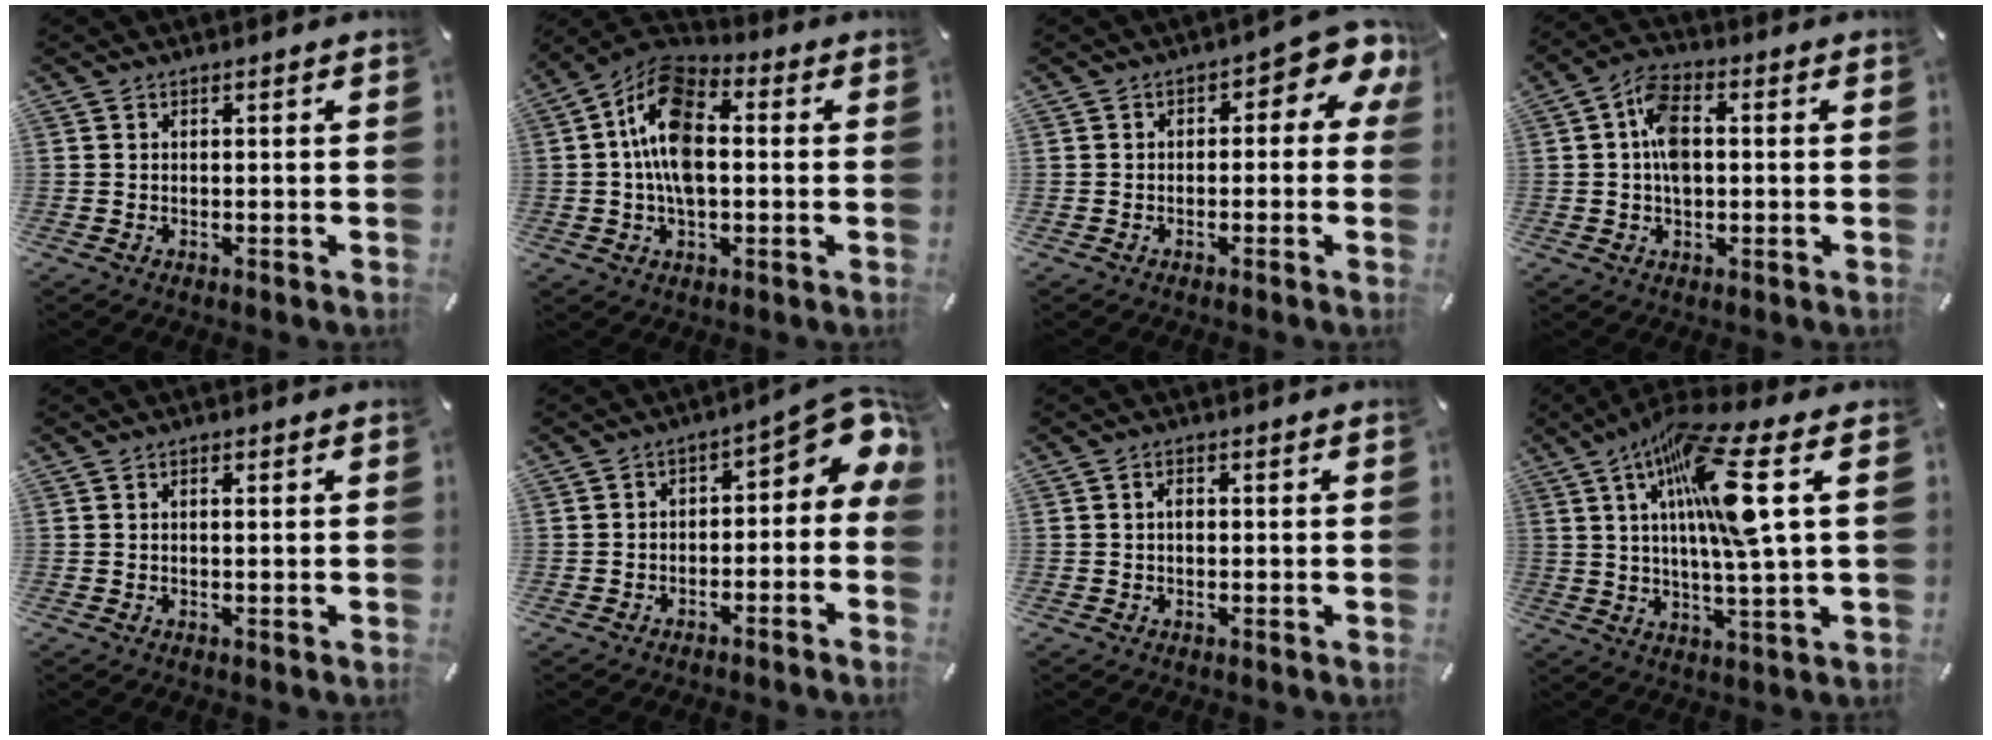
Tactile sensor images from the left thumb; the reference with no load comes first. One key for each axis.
{"total": 13.5, "fx": 0.4, "fy": 8.0, "fz": 10.8, "tx": -0.224, "ty": 0.005, "tz": 0.007}
{"total": 5.7, "fx": 1.2, "fy": 2.9, "fz": 4.8, "tx": -0.064, "ty": -0.012, "tz": 0.011}
{"total": 7.8, "fx": 0.4, "fy": 4.8, "fz": 6.2, "tx": -0.113, "ty": 0.005, "tz": 0.003}
{"total": 0.9, "fx": 0.2, "fy": 0.3, "fz": 0.8, "tx": -0.016, "ty": 0.003, "tz": 0.001}
{"total": 7.8, "fx": 1.0, "fy": 4.7, "fz": 6.2, "tx": -0.072, "ty": -0.009, "tz": 0.013}
{"total": 1.7, "fx": 0.1, "fy": 1.1, "fz": 1.3, "tx": -0.027, "ty": 0.005, "tz": -0.001}
{"total": 17.3, "fx": 6.2, "fy": 2.4, "fz": 16.0, "tx": -0.302, "ty": -0.020, "tz": 0.083}